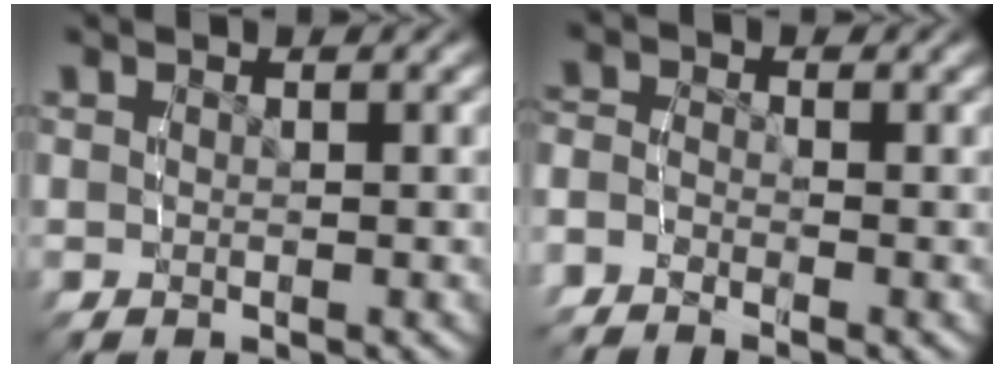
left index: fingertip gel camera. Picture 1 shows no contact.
{"total": 2.4, "force": [-1.9, 1.3, 0.5], "torque": [-0.025, -0.014, -0.040]}